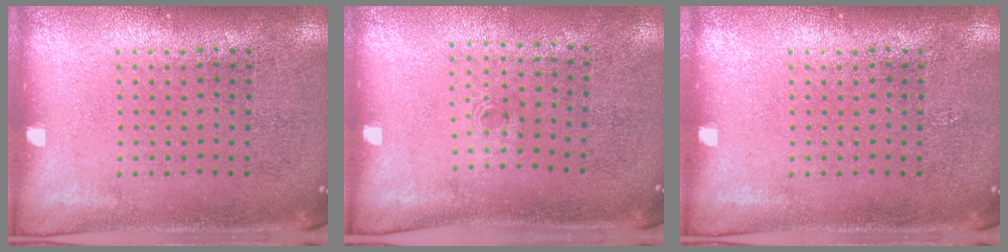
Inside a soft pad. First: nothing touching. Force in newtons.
{"total": 0.5, "press": 0.3, "slide": 0.4}
{"total": 0.0}